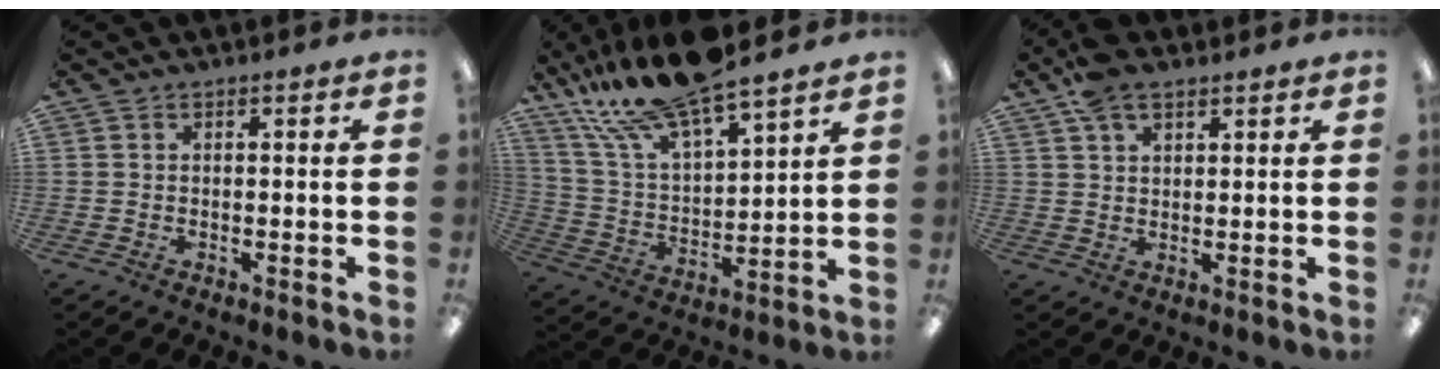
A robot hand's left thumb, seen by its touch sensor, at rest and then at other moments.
{"total": 18.4, "force": [15.6, 4.4, 8.6], "torque": [-0.188, -0.090, 0.280]}
{"total": 6.2, "force": [4.2, 3.0, 3.3], "torque": [-0.060, -0.014, 0.078]}